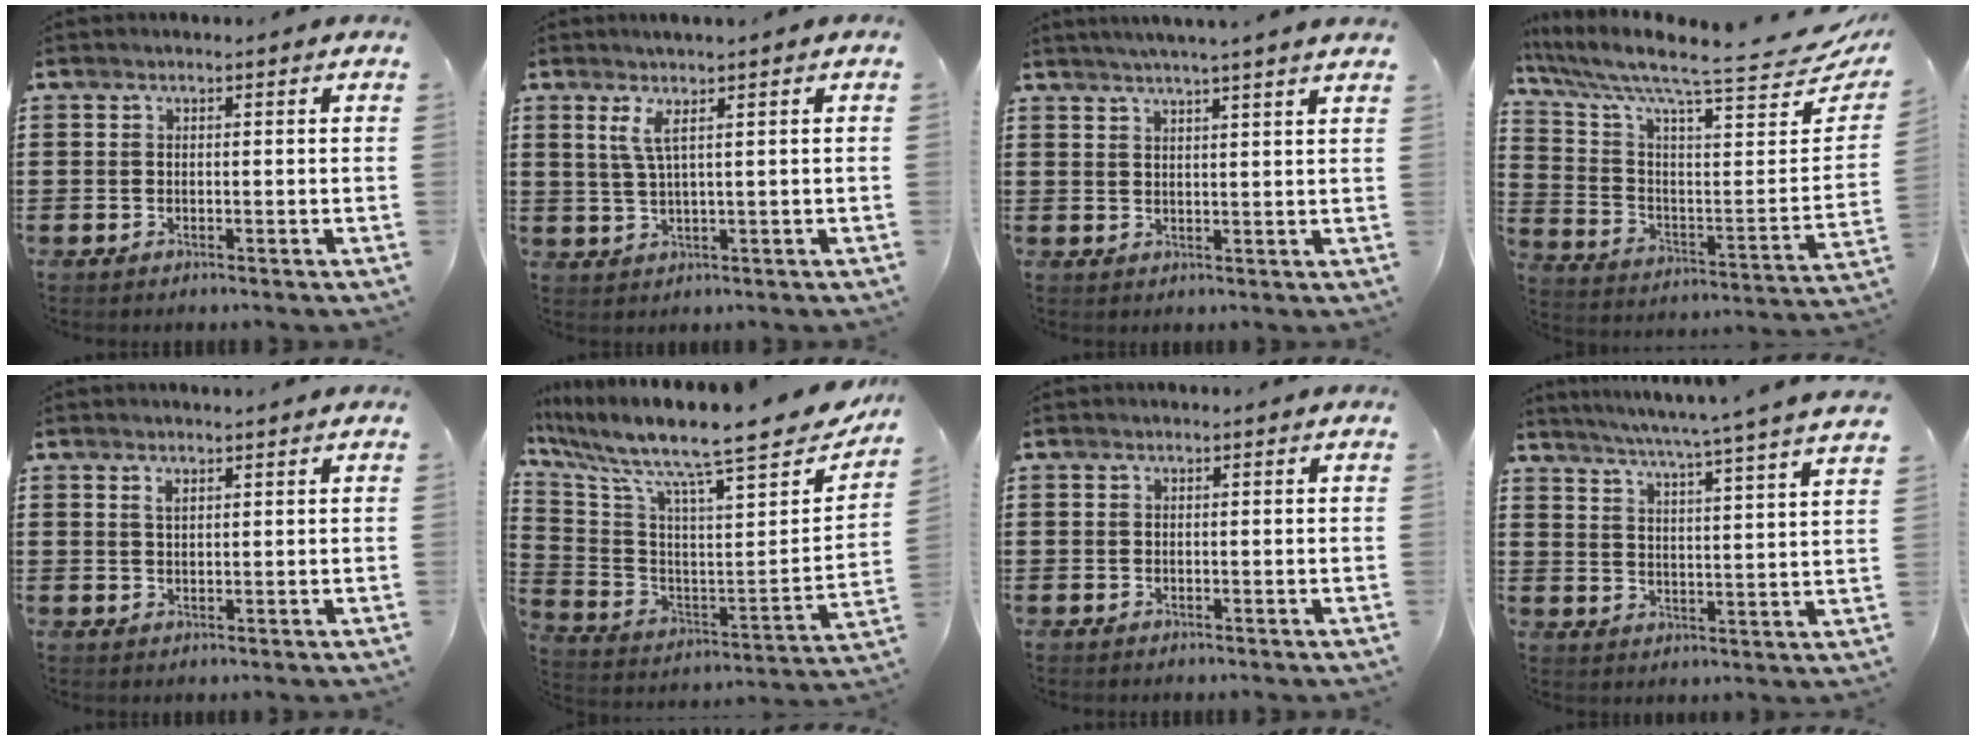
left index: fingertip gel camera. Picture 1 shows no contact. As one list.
[{"total": 3.4, "force": [1.3, 0.0, 3.1], "torque": [-0.073, -0.006, 0.021]}, {"total": 3.2, "force": [2.8, -1.0, 1.0], "torque": [-0.025, -0.007, 0.050]}, {"total": 7.3, "force": [6.2, 0.1, 3.9], "torque": [-0.099, -0.067, 0.095]}, {"total": 1.5, "force": [1.2, 0.5, 0.8], "torque": [-0.018, 0.003, 0.021]}, {"total": 12.0, "force": [9.9, 0.8, 6.7], "torque": [-0.136, -0.085, 0.148]}, {"total": 0.0}, {"total": 5.1, "force": [4.5, -1.7, 1.8], "torque": [-0.053, -0.043, 0.068]}]